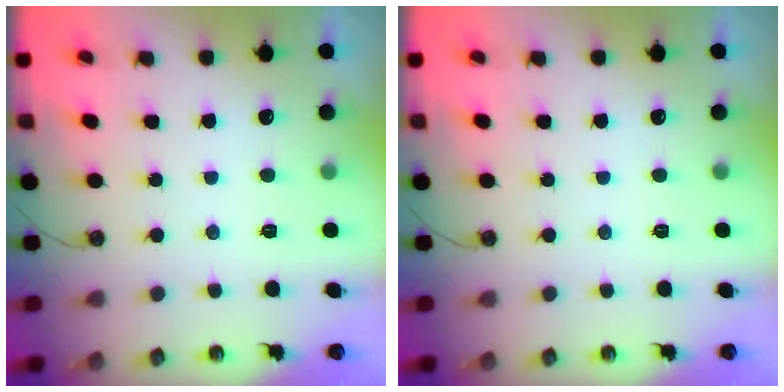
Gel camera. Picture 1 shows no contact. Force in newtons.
{"total": 0.0}